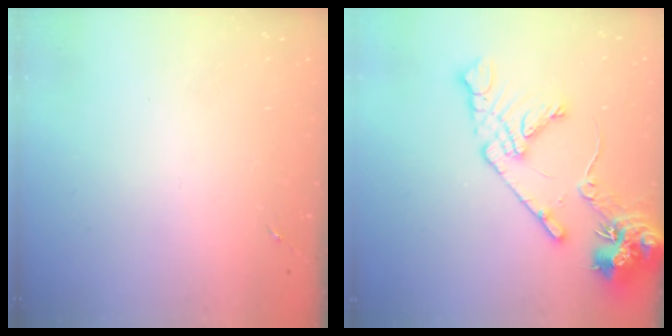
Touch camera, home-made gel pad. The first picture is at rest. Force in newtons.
{"total": 15.4, "press": 15.2, "slide": 2.2}